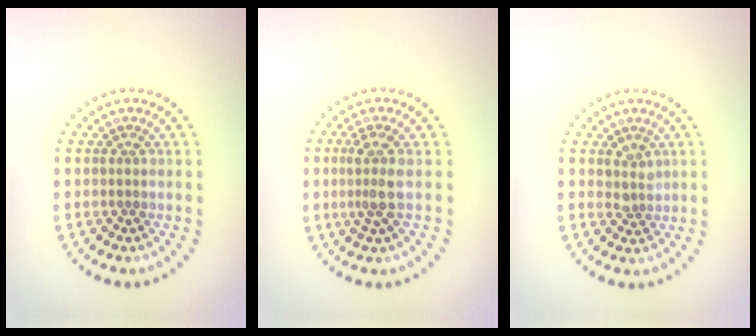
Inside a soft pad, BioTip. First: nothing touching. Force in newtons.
{"total": 2.4, "press": 1.9, "slide": 1.5}
{"total": 1.4, "press": 1.2, "slide": 0.8}